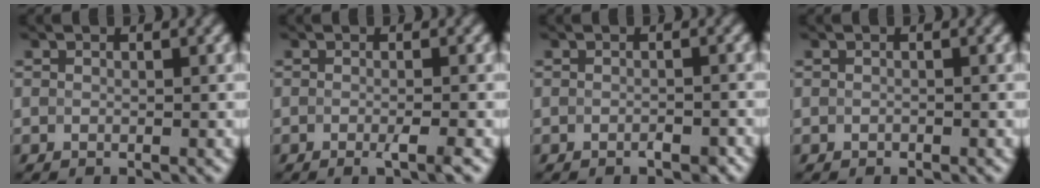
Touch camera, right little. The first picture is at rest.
{"total": 1.5, "force": [-1.1, 0.0, 1.0], "torque": [-0.013, -0.006, -0.020]}
{"total": 1.5, "force": [-1.5, 0.0, 0.2], "torque": [-0.007, -0.003, -0.023]}
{"total": 0.7, "force": [-0.7, 0.1, -0.2], "torque": [-0.002, 0.000, -0.008]}